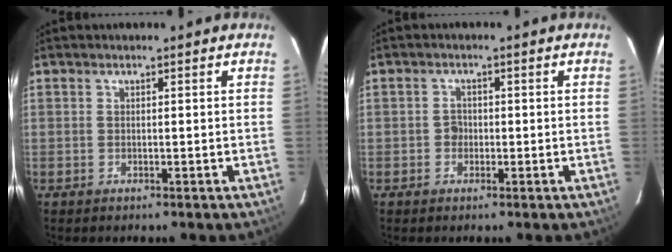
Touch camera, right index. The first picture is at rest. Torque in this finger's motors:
{"motor_torque": [0.04, 0.00, 0.01, 0.03]}